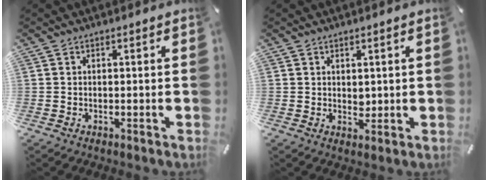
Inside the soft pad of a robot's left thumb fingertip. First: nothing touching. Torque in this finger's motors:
{"motor_torque": [0.19, 0.45, 0.15, -0.21, 0.06]}